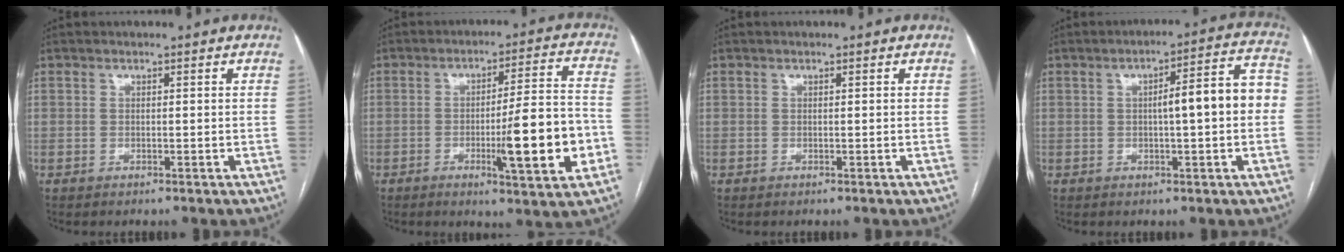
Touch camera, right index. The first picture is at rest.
{"total": 13.4, "force": [-3.9, 0.9, 12.8], "torque": [-0.187, -0.004, -0.056]}
{"total": 0.0}
{"total": 9.4, "force": [-0.1, 1.5, 9.2], "torque": [-0.123, 0.036, -0.003]}